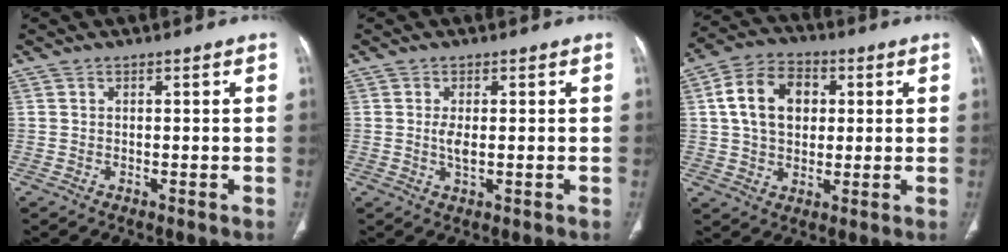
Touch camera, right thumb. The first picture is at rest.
{"total": 2.6, "force": [0.0, 0.9, 2.5], "torque": [-0.056, -0.006, 0.000]}
{"total": 12.5, "force": [2.5, 9.0, 8.3], "torque": [-0.122, 0.010, 0.039]}